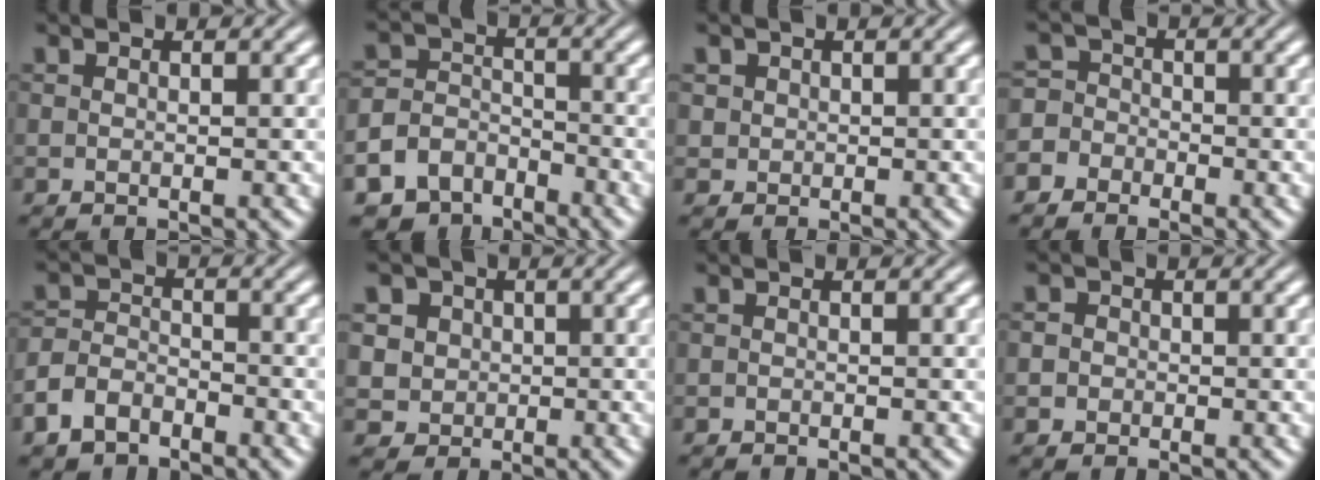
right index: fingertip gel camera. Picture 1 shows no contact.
{"total": 8.6, "force": [-4.8, 6.8, 2.3], "torque": [-0.039, -0.033, -0.083]}
{"total": 2.3, "force": [0.4, 2.1, 0.6], "torque": [-0.022, -0.014, 0.013]}
{"total": 4.7, "force": [-2.0, 4.2, 0.7], "torque": [-0.003, -0.015, -0.041]}
{"total": 3.7, "force": [-2.8, 2.2, 0.9], "torque": [-0.014, -0.016, -0.043]}
{"total": 8.4, "force": [0.4, 7.8, 3.1], "torque": [-0.082, -0.033, 0.010]}
{"total": 0.9, "force": [-0.4, -0.8, -0.3], "torque": [0.012, -0.007, -0.003]}
{"total": 1.9, "force": [-0.5, 1.8, 0.2], "torque": [-0.001, -0.002, -0.015]}